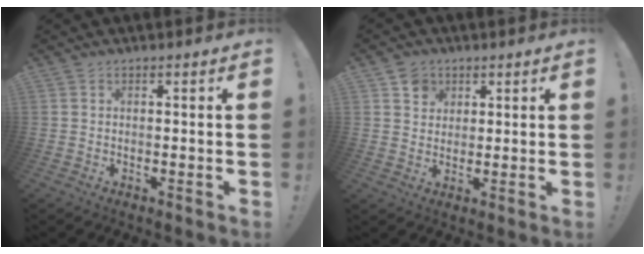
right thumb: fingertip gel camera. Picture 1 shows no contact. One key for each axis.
{"total": 5.6, "fx": 2.8, "fy": 4.8, "fz": 1.0, "tx": -0.004, "ty": -0.012, "tz": 0.052}